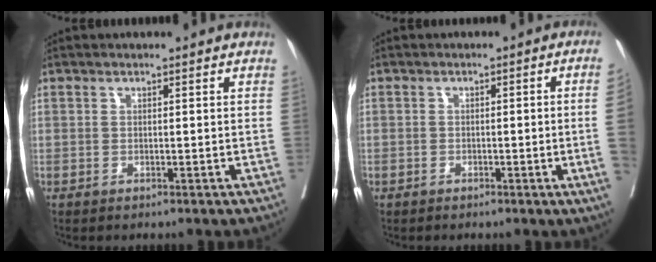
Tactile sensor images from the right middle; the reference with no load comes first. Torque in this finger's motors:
{"motor_torque": [0.78, -0.72, -0.39, -0.21]}